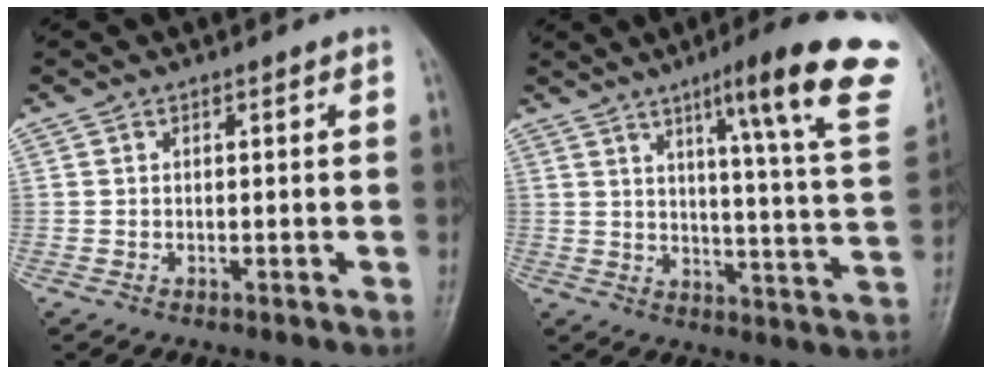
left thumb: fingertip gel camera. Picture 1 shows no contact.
{"total": 22.3, "force": [12.9, 2.5, 18.0], "torque": [-0.223, -0.053, 0.161]}